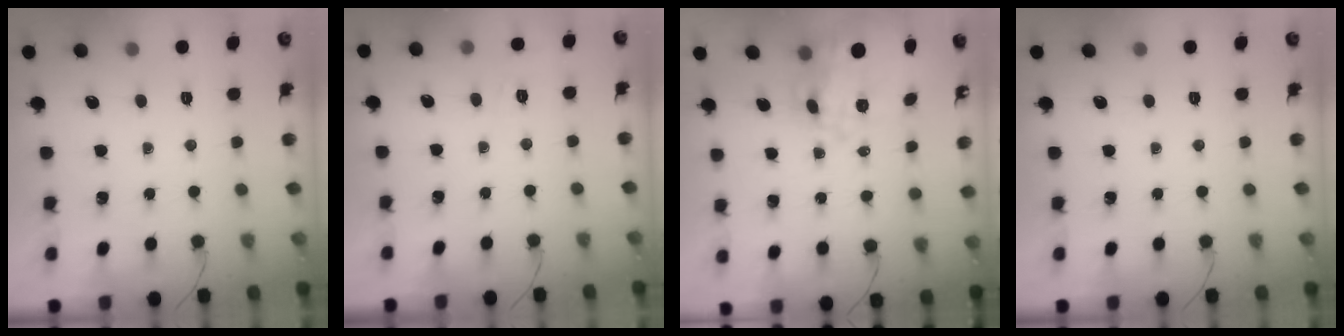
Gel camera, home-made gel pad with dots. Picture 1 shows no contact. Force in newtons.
{"total": 1.6, "press": 0.4, "slide": 1.5}
{"total": 13.0, "press": 12.7, "slide": 3.0}
{"total": 0.0}